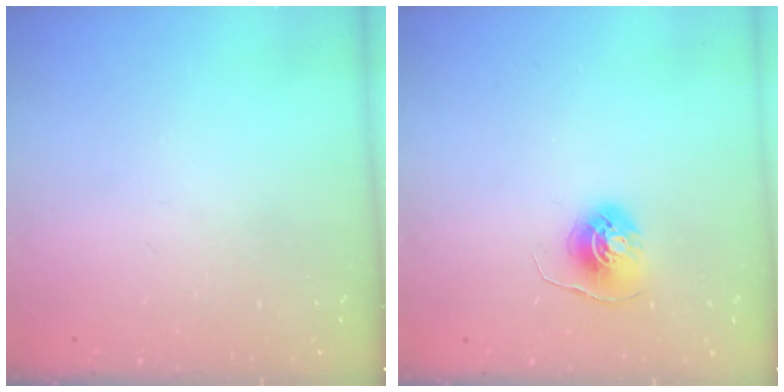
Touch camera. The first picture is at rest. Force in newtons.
{"total": 6.1, "press": 6.1, "slide": 0.5}